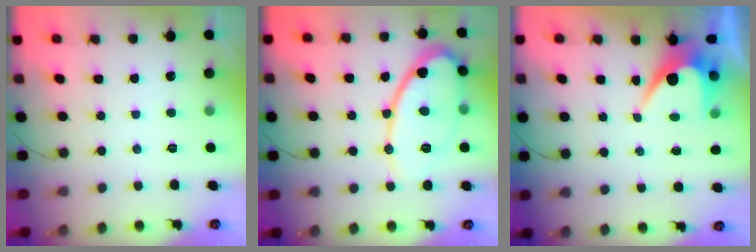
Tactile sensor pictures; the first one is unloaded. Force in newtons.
{"total": 14.8, "press": 14.8, "slide": 1.2}
{"total": 6.9, "press": 6.9, "slide": 0.4}